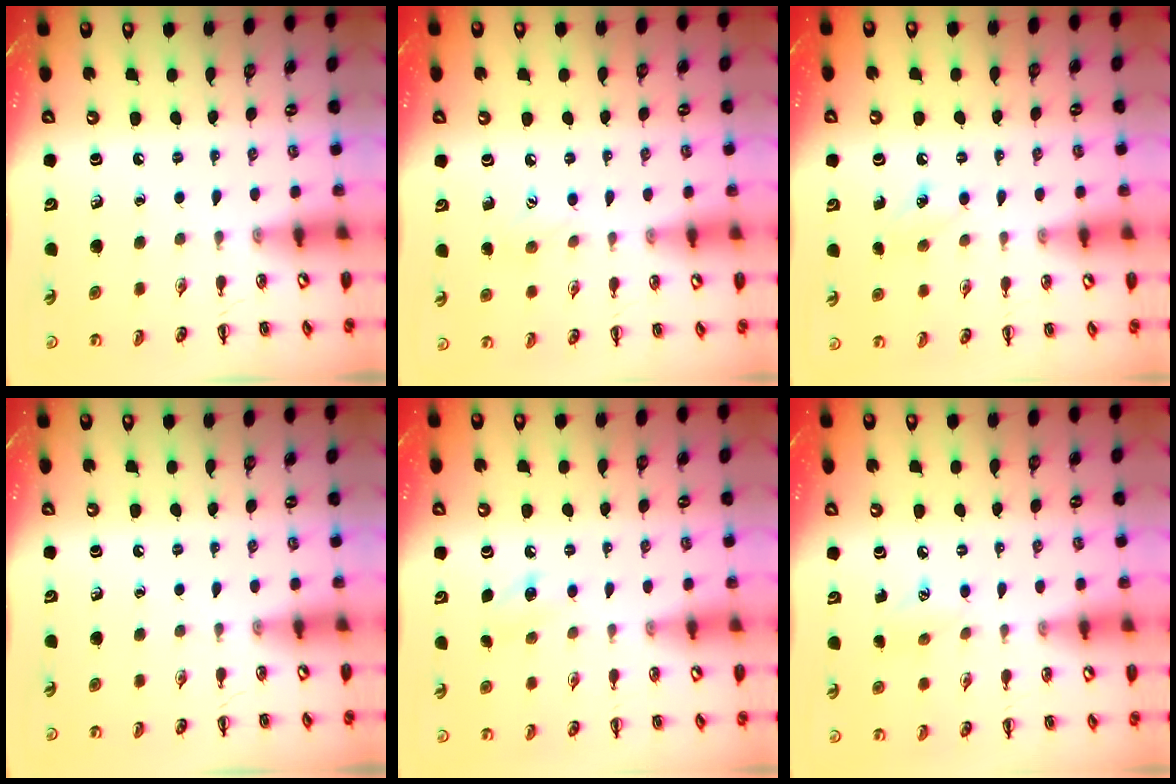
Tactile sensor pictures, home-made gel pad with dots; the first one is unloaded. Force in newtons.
{"total": 7.3, "press": 7.1, "slide": 1.8}
{"total": 6.6, "press": 6.4, "slide": 1.8}
{"total": 0.0}
{"total": 7.4, "press": 7.1, "slide": 1.7}
{"total": 6.7, "press": 6.4, "slide": 1.8}